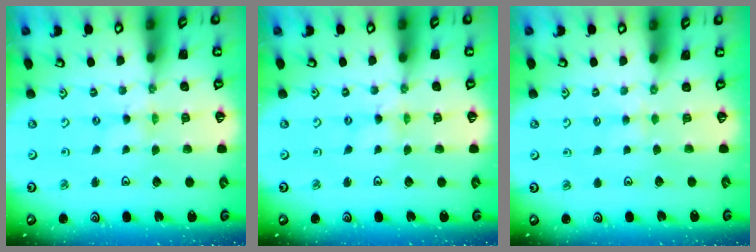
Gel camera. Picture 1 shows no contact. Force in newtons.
{"total": 0.7, "press": 0.7, "slide": 0.1}
{"total": 3.0, "press": 3.0, "slide": 0.5}